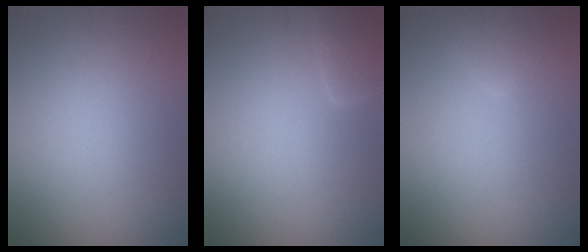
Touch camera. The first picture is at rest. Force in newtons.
{"total": 1.9, "press": 1.9, "slide": 0.3}
{"total": 1.5, "press": 1.5, "slide": 0.0}